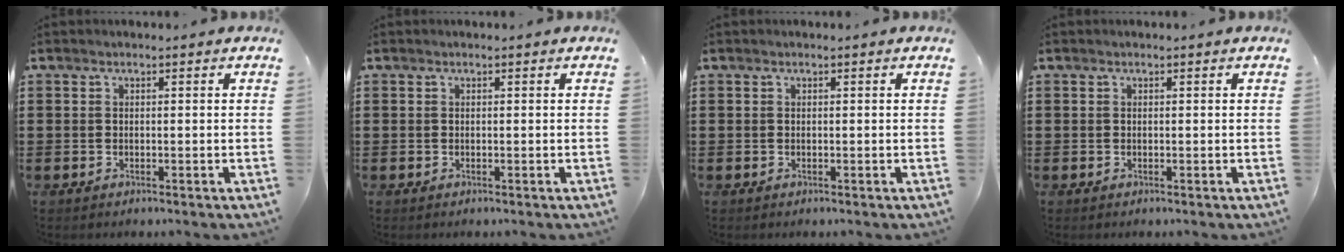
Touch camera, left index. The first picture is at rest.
{"total": 0.0}
{"total": 0.0}
{"total": 0.0}